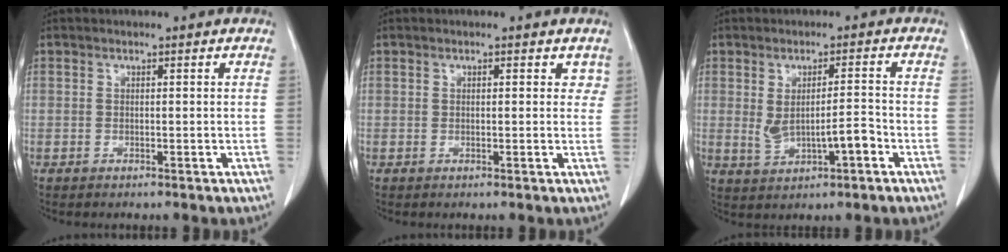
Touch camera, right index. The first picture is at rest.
{"total": 2.1, "force": [0.9, 1.3, 1.4], "torque": [-0.010, 0.007, 0.005]}
{"total": 5.9, "force": [-1.2, 1.7, 5.5], "torque": [-0.099, 0.008, -0.005]}